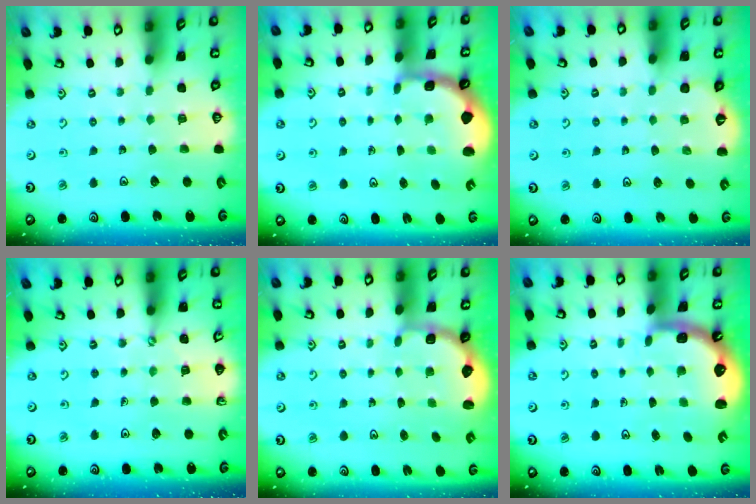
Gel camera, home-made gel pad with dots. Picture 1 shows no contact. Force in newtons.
{"total": 1.9, "press": 1.8, "slide": 0.6}
{"total": 1.9, "press": 0.5, "slide": 1.9}
{"total": 1.9, "press": 1.9, "slide": 0.2}
{"total": 2.6, "press": 2.1, "slide": 1.5}
{"total": 1.9, "press": 1.7, "slide": 0.6}